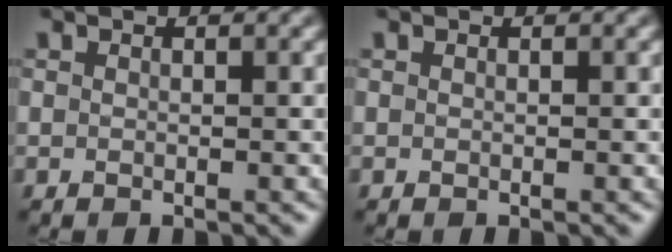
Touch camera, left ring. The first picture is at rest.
{"total": 0.0}